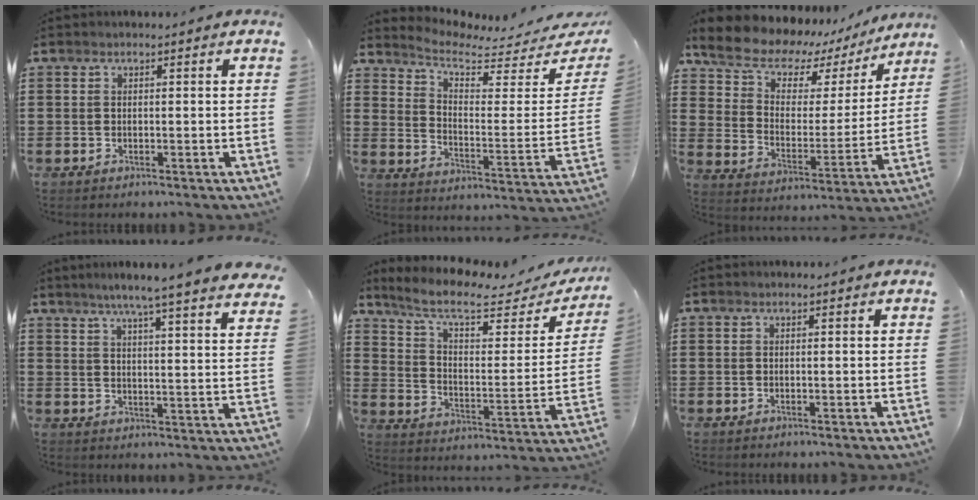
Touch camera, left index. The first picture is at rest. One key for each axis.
{"total": 5.1, "fx": 4.5, "fy": 1.2, "fz": 2.3, "tx": -0.071, "ty": -0.038, "tz": 0.072}
{"total": 8.1, "fx": 6.9, "fy": 3.7, "fz": 1.8, "tx": -0.072, "ty": -0.048, "tz": 0.119}
{"total": 5.8, "fx": 5.0, "fy": -1.1, "fz": 2.7, "tx": -0.071, "ty": -0.032, "tz": 0.082}
{"total": 8.3, "fx": 6.2, "fy": 1.8, "fz": 5.1, "tx": -0.125, "ty": -0.035, "tz": 0.105}
{"total": 0.0}